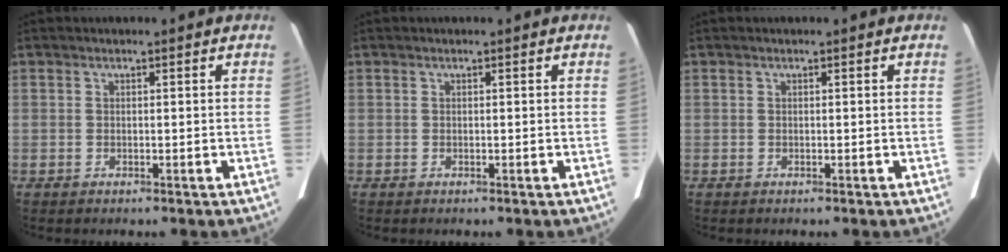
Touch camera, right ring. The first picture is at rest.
{"total": 0.0}
{"total": 0.0}